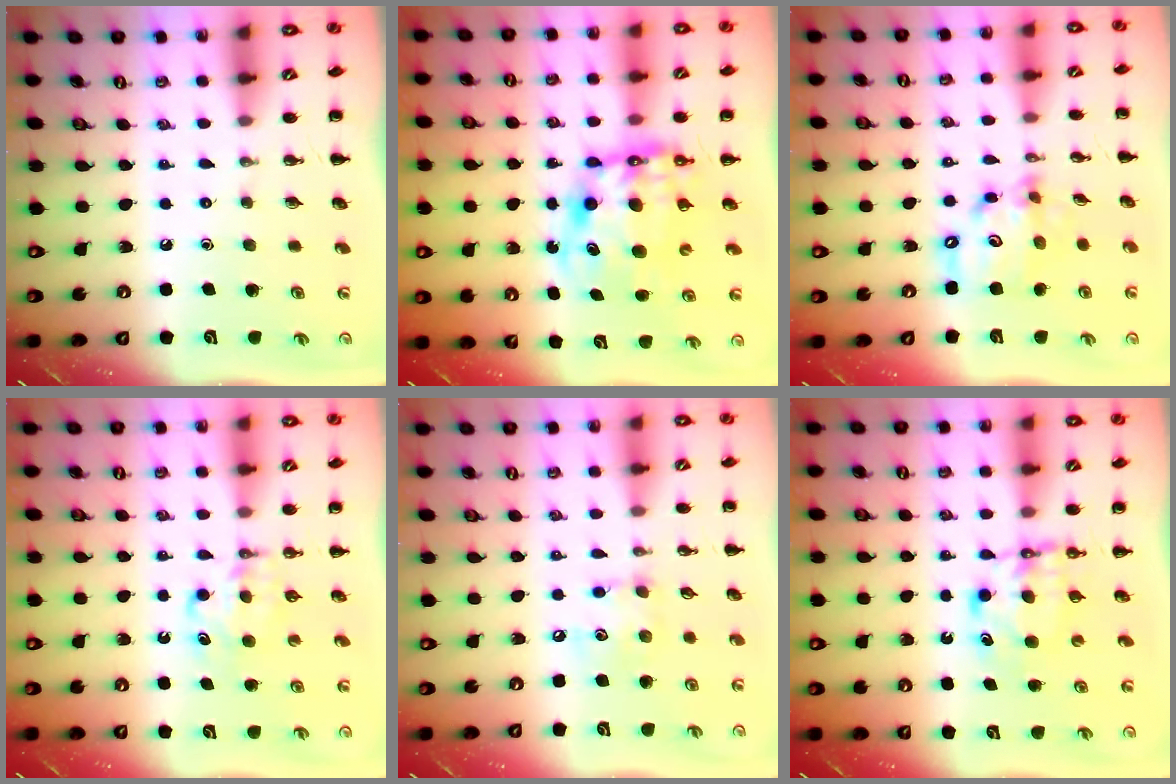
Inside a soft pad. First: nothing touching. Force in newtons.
{"total": 11.1, "press": 10.7, "slide": 3.0}
{"total": 12.8, "press": 12.4, "slide": 3.1}
{"total": 5.5, "press": 5.3, "slide": 1.4}
{"total": 7.0, "press": 6.9, "slide": 0.6}
{"total": 6.8, "press": 6.7, "slide": 0.8}